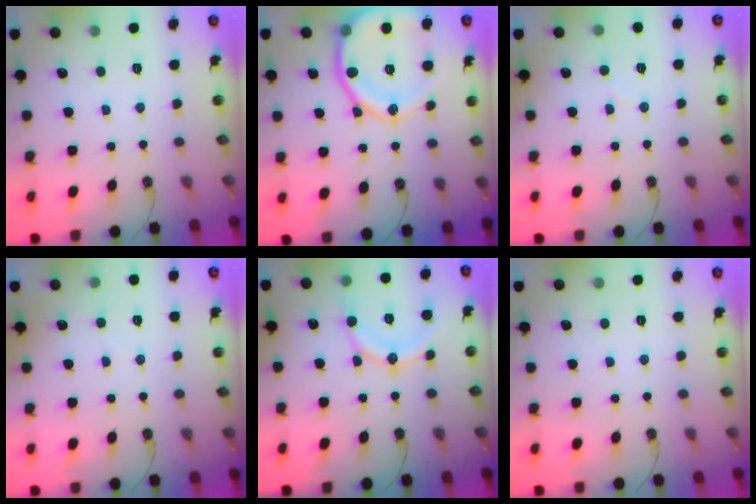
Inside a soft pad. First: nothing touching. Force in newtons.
{"total": 16.4, "press": 16.3, "slide": 1.9}
{"total": 5.0, "press": 5.0, "slide": 0.3}
{"total": 3.9, "press": 3.9, "slide": 0.4}
{"total": 12.7, "press": 12.4, "slide": 2.7}
{"total": 0.0}